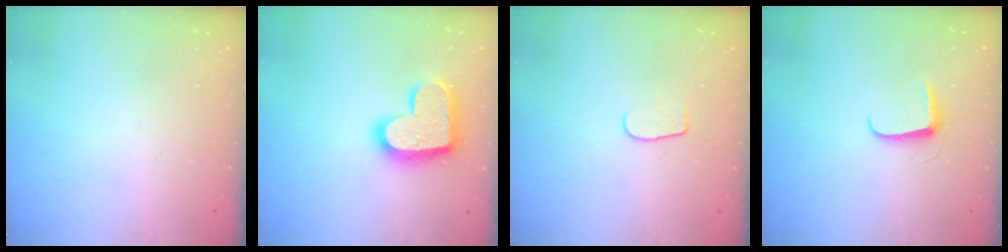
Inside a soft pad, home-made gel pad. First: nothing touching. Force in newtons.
{"total": 17.6, "press": 17.5, "slide": 1.0}
{"total": 5.8, "press": 5.8, "slide": 0.5}
{"total": 6.2, "press": 6.2, "slide": 0.8}